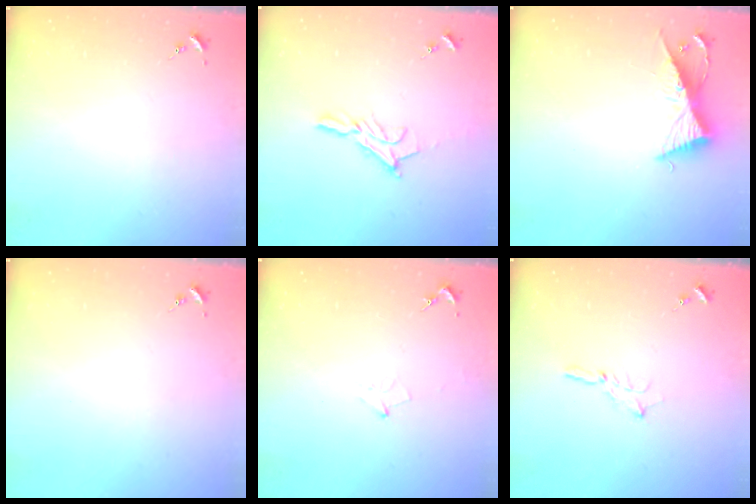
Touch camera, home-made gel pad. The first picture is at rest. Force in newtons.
{"total": 9.9, "press": 9.9, "slide": 0.6}
{"total": 9.8, "press": 9.8, "slide": 0.6}
{"total": 0.0}
{"total": 5.3, "press": 5.2, "slide": 1.0}
{"total": 1.6, "press": 1.6, "slide": 0.1}